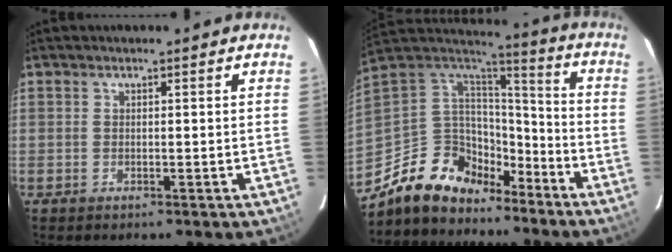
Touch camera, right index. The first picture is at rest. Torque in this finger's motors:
{"motor_torque": [1.08, -1.06, 0.40, 0.03]}